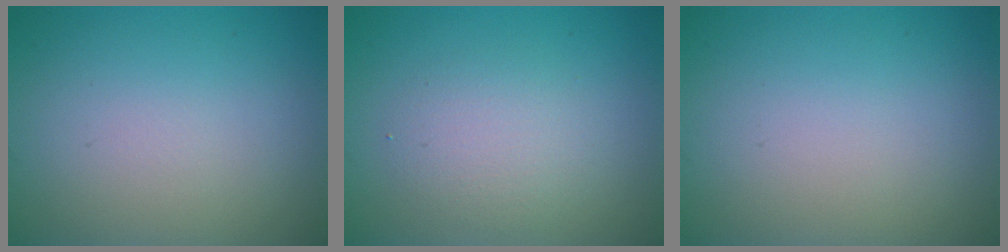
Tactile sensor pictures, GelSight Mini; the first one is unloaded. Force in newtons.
{"total": 2.5, "press": 2.5, "slide": 0.2}
{"total": 0.0}